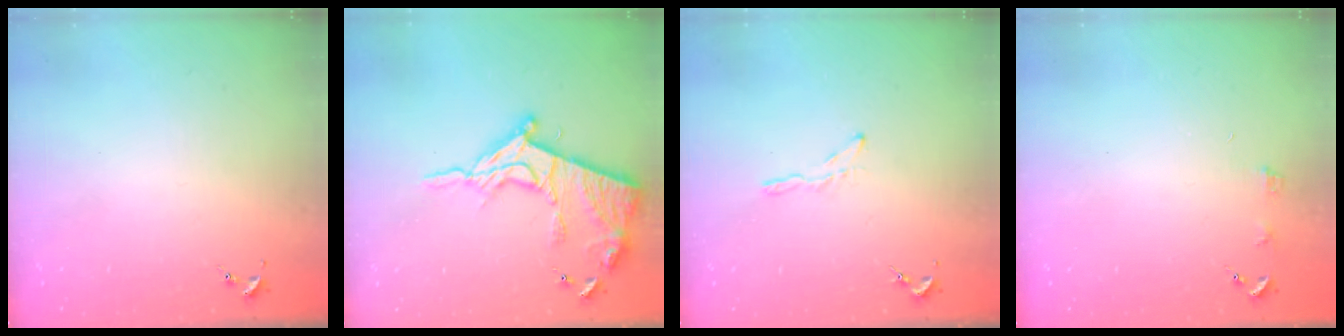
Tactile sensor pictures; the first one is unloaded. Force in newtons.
{"total": 16.8, "press": 16.8, "slide": 1.3}
{"total": 3.2, "press": 3.2, "slide": 0.3}
{"total": 3.9, "press": 3.8, "slide": 0.5}